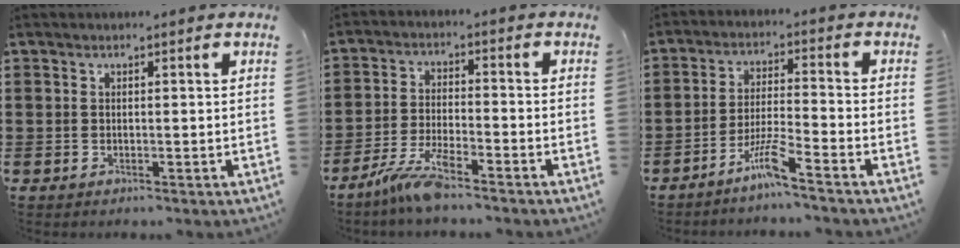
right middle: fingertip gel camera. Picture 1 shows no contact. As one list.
[{"total": 6.1, "force": [-4.8, 0.5, 3.7], "torque": [-0.094, -0.014, -0.095]}, {"total": 5.6, "force": [-4.3, -0.1, 3.5], "torque": [-0.080, -0.011, -0.084]}]